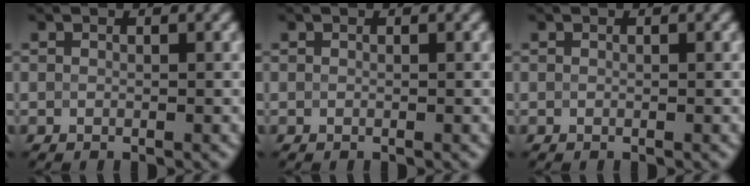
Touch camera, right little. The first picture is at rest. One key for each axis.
{"total": 0.0}
{"total": 0.0}